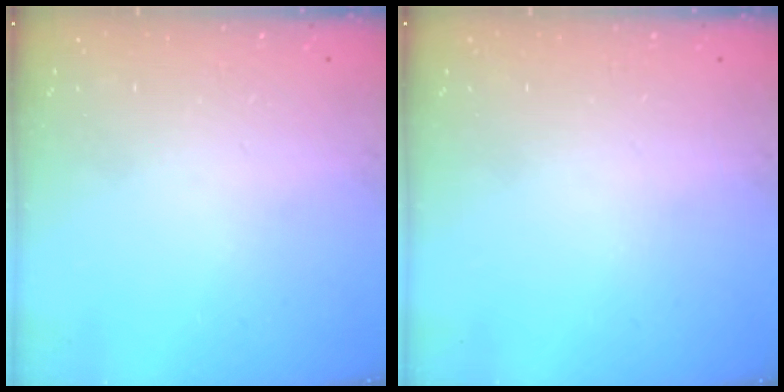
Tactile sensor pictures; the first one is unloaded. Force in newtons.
{"total": 0.0}